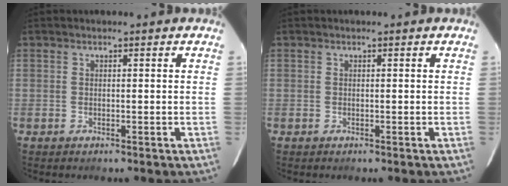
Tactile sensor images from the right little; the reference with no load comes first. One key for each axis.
{"total": 0.0}